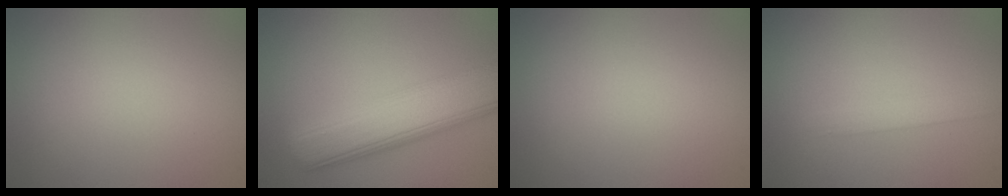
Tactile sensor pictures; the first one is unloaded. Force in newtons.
{"total": 7.7, "press": 7.7, "slide": 0.4}
{"total": 0.0}
{"total": 1.5, "press": 1.5, "slide": 0.0}